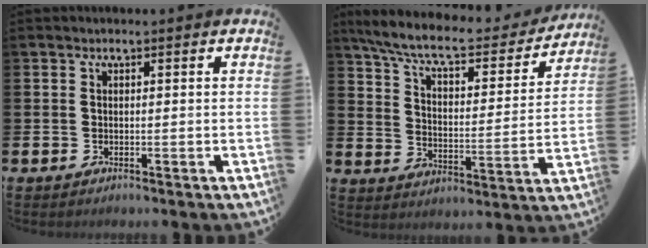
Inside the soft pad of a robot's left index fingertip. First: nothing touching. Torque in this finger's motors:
{"motor_torque": [1.02, -1.12, 0.63, 0.15]}